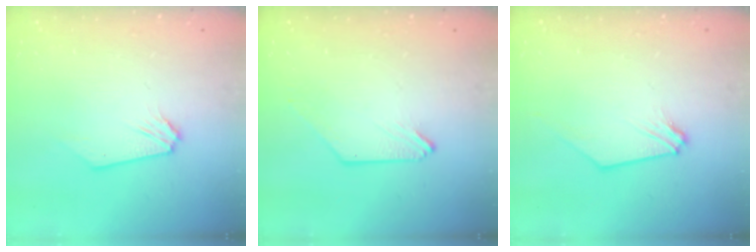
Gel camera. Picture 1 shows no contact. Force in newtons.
{"total": 0.0}
{"total": 0.7, "press": 0.7, "slide": 0.2}